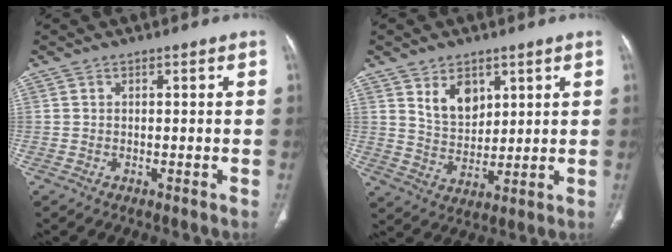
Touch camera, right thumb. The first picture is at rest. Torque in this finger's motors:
{"motor_torque": [-1.01, 0.39, -0.31, 0.49, 0.02]}